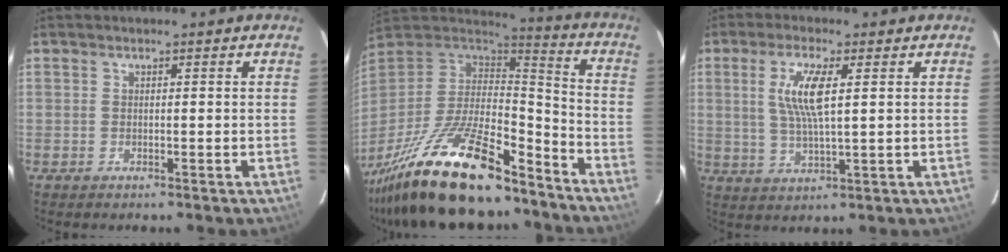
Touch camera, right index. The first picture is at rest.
{"total": 29.3, "force": [-21.0, 9.3, 18.1], "torque": [-0.352, -0.041, -0.340]}
{"total": 7.7, "force": [1.9, 1.3, 7.3], "torque": [-0.146, -0.001, 0.038]}